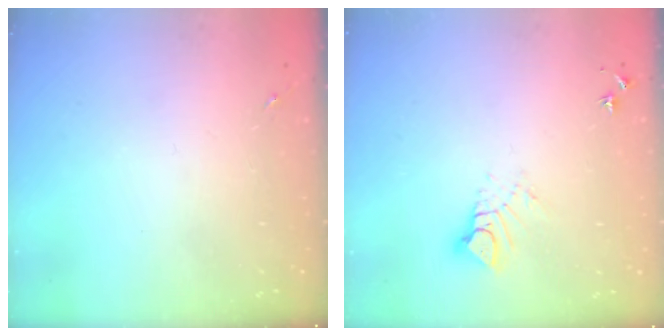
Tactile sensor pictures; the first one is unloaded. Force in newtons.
{"total": 6.6, "press": 6.6, "slide": 0.4}